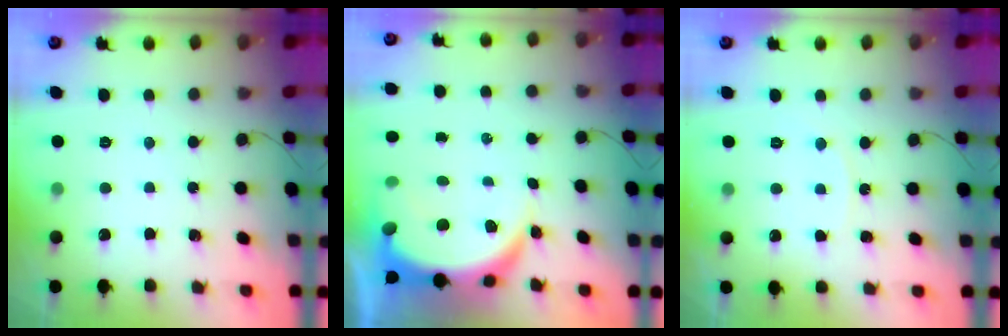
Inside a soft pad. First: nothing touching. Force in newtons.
{"total": 10.4, "press": 10.3, "slide": 1.3}
{"total": 4.4, "press": 4.4, "slide": 0.5}